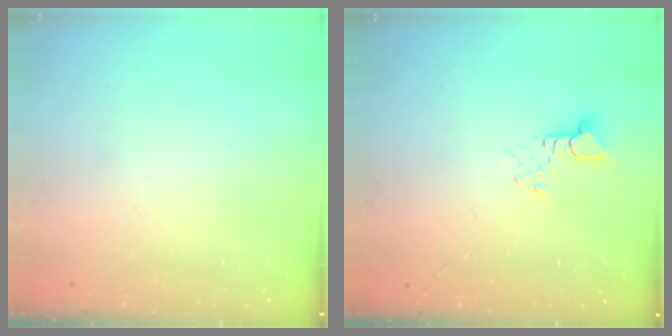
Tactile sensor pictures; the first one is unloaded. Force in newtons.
{"total": 2.7, "press": 2.7, "slide": 0.2}